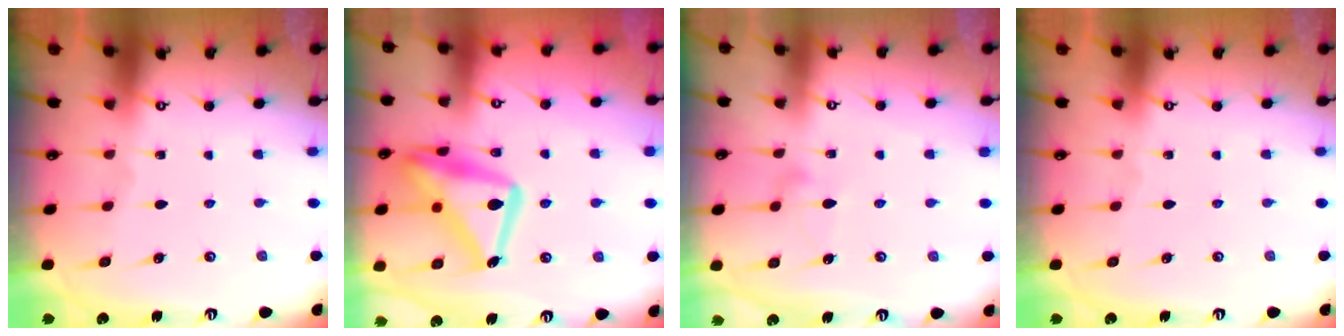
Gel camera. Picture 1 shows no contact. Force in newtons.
{"total": 21.5, "press": 21.4, "slide": 1.8}
{"total": 6.1, "press": 6.1, "slide": 0.3}
{"total": 0.0}